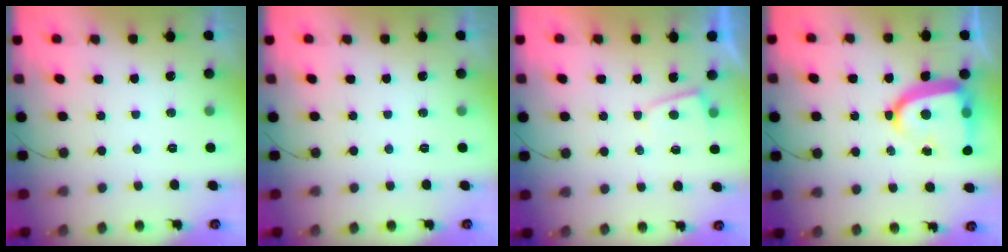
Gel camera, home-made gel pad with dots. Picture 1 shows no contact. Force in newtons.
{"total": 0.0}
{"total": 2.3, "press": 2.3, "slide": 0.3}
{"total": 15.5, "press": 15.4, "slide": 1.3}